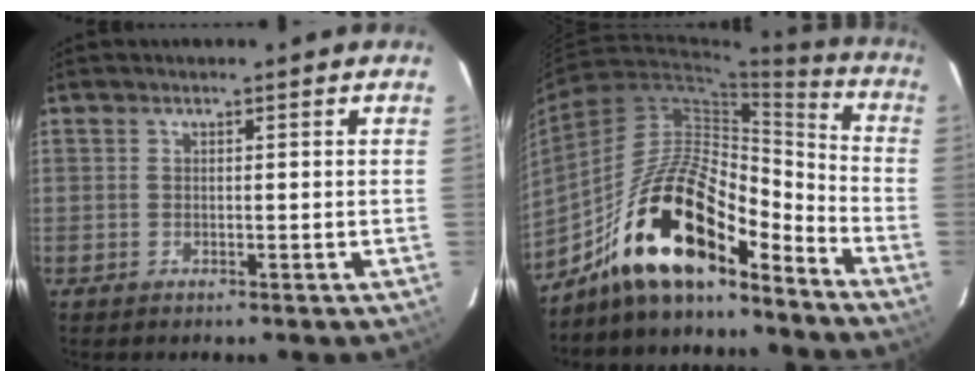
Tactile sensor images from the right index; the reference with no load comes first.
{"total": 19.3, "force": [-13.9, 6.1, 11.9], "torque": [-0.218, 0.011, -0.253]}